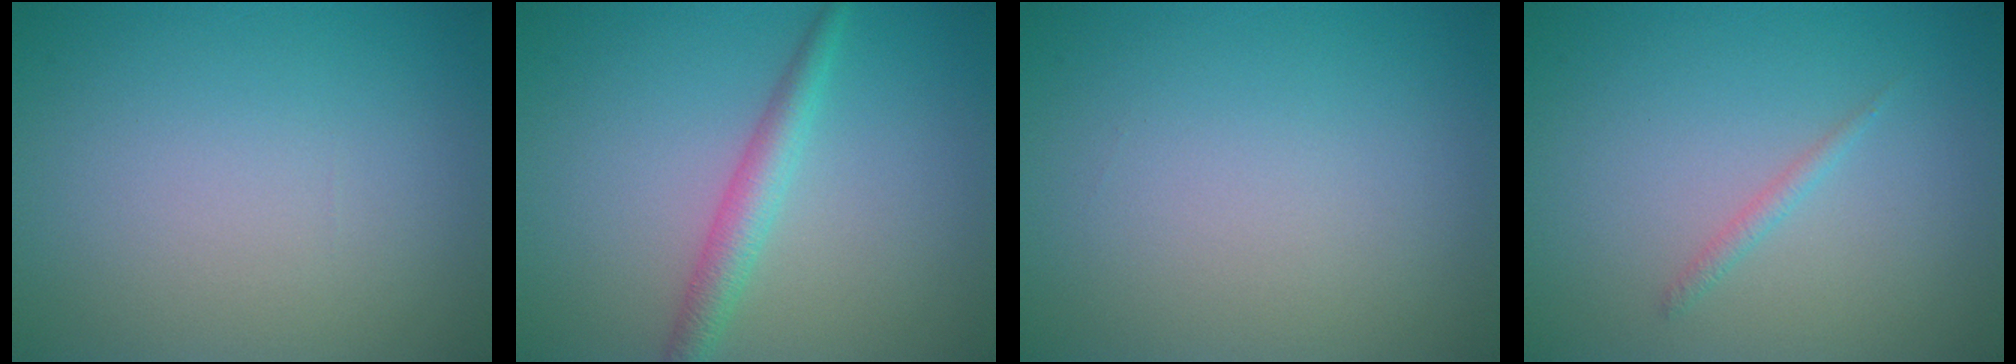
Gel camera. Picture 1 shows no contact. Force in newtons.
{"total": 2.5, "press": 2.5, "slide": 0.1}
{"total": 0.0}
{"total": 0.9, "press": 0.9, "slide": 0.0}